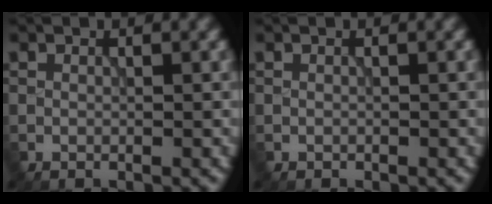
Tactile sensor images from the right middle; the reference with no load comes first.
{"total": 0.0}